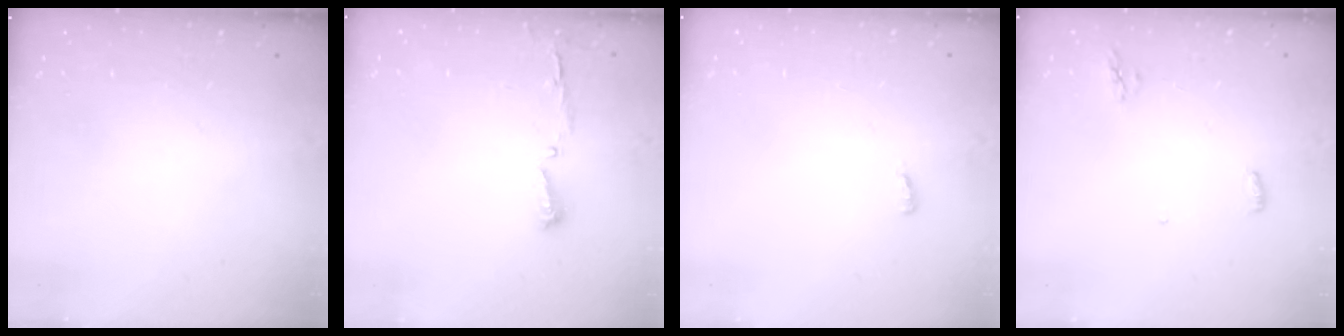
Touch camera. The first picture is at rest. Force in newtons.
{"total": 4.3, "press": 4.3, "slide": 0.5}
{"total": 4.9, "press": 2.7, "slide": 4.0}
{"total": 3.8, "press": 3.7, "slide": 0.9}